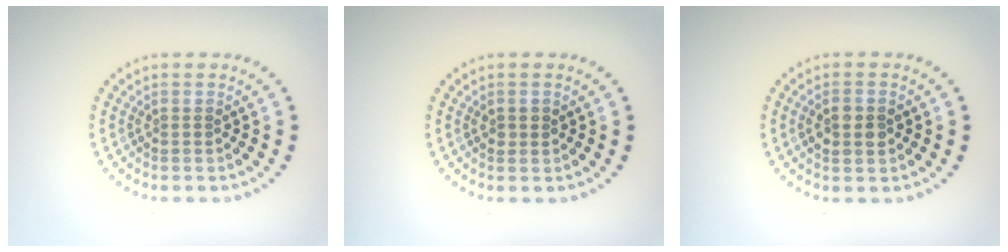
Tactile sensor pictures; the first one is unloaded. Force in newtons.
{"total": 1.0, "press": 1.0, "slide": 0.1}
{"total": 2.0, "press": 2.0, "slide": 0.1}